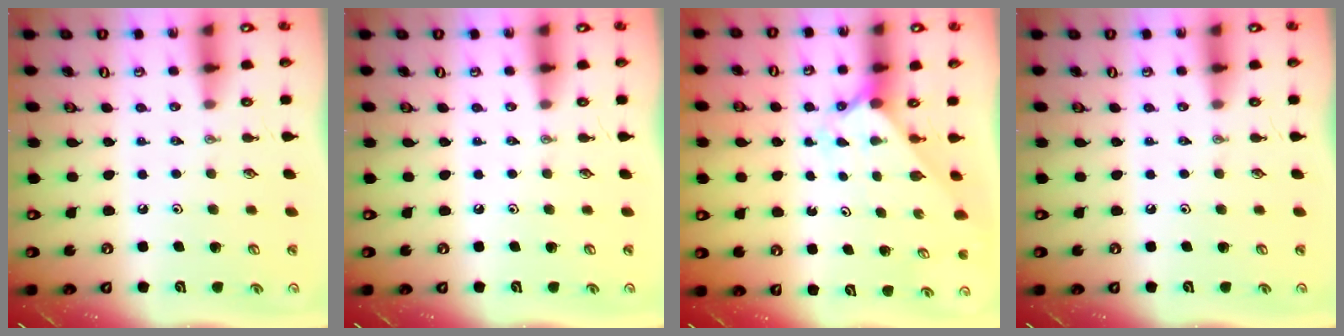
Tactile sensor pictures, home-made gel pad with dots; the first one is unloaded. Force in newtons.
{"total": 0.0}
{"total": 2.0, "press": 2.0, "slide": 0.2}
{"total": 0.0}